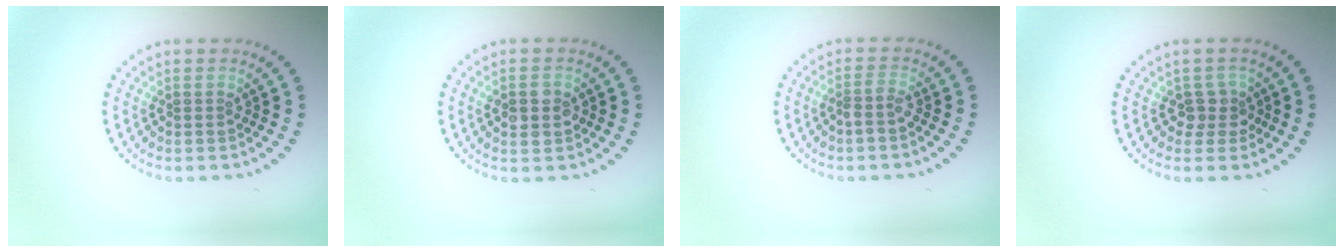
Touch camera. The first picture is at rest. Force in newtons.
{"total": 2.8, "press": 2.8, "slide": 0.1}
{"total": 1.5, "press": 1.0, "slide": 1.0}
{"total": 1.9, "press": 1.5, "slide": 1.2}